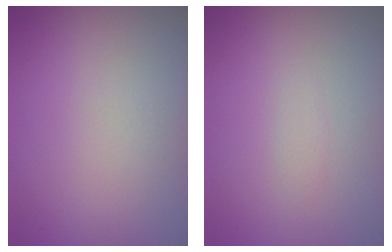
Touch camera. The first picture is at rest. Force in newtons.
{"total": 0.5, "press": 0.5, "slide": 0.0}